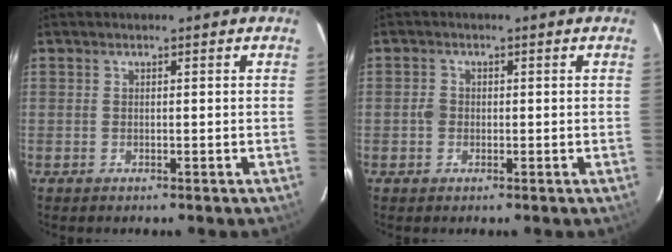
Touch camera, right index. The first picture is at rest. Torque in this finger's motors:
{"motor_torque": [0.45, -0.02, 0.26, 0.05]}